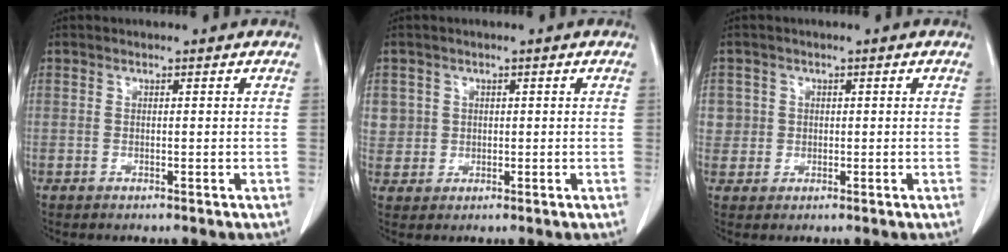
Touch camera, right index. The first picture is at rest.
{"total": 4.0, "force": [1.2, 3.8, 0.1], "torque": [0.012, 0.004, 0.026]}
{"total": 3.0, "force": [0.6, 2.9, -0.1], "torque": [0.023, 0.005, 0.009]}